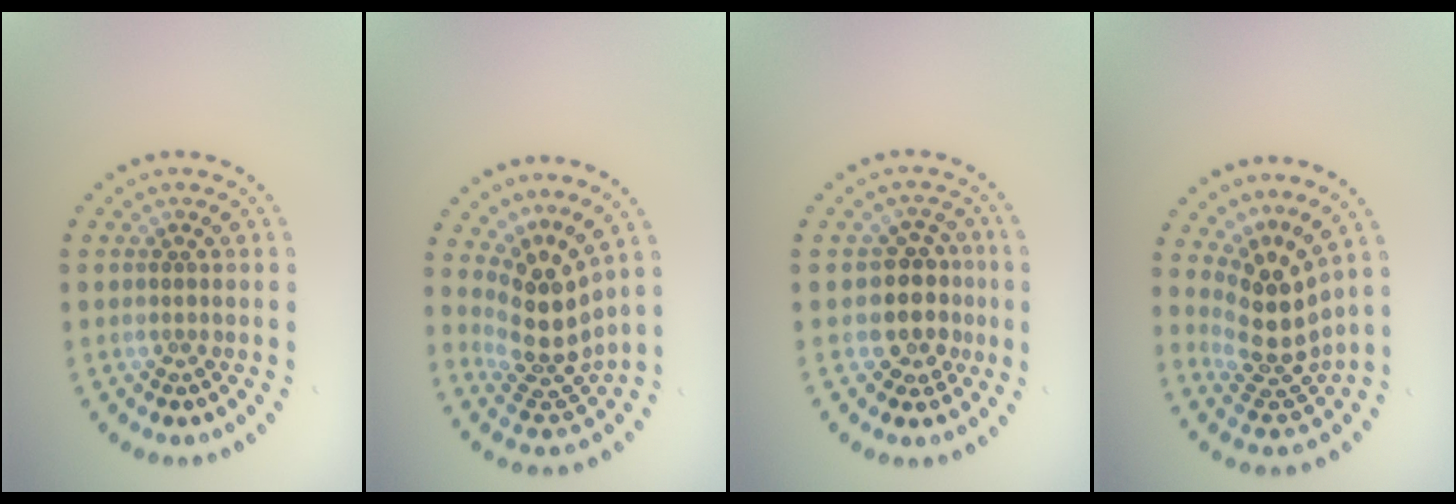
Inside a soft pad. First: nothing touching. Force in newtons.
{"total": 4.6, "press": 3.5, "slide": 3.0}
{"total": 3.5, "press": 3.0, "slide": 1.8}
{"total": 4.4, "press": 3.3, "slide": 2.8}